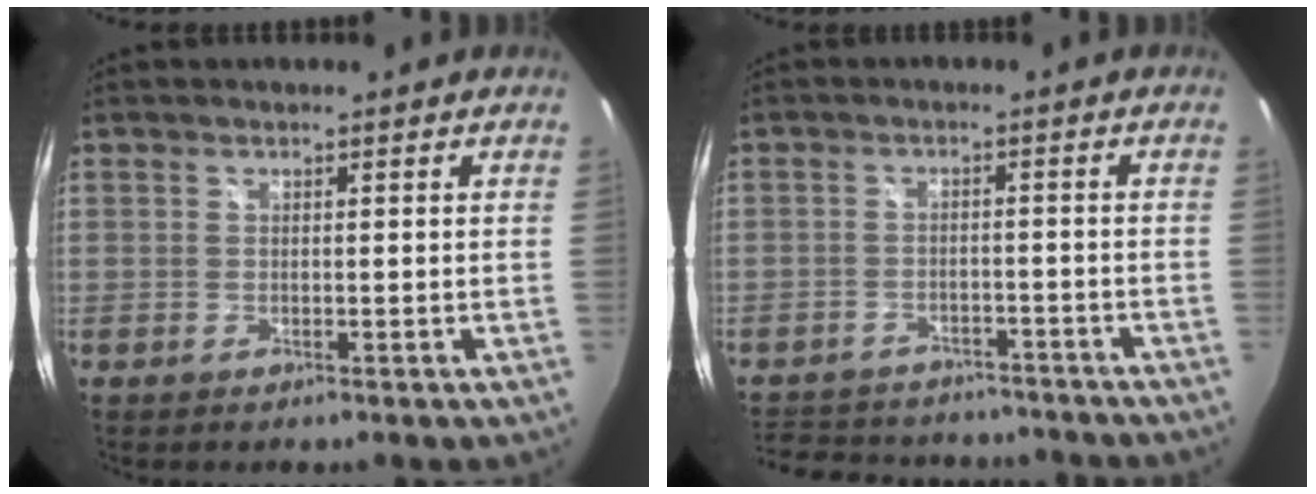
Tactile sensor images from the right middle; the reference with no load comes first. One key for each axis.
{"total": 16.3, "fx": -13.6, "fy": 6.9, "fz": 5.7, "tx": -0.135, "ty": 0.026, "tz": -0.180}